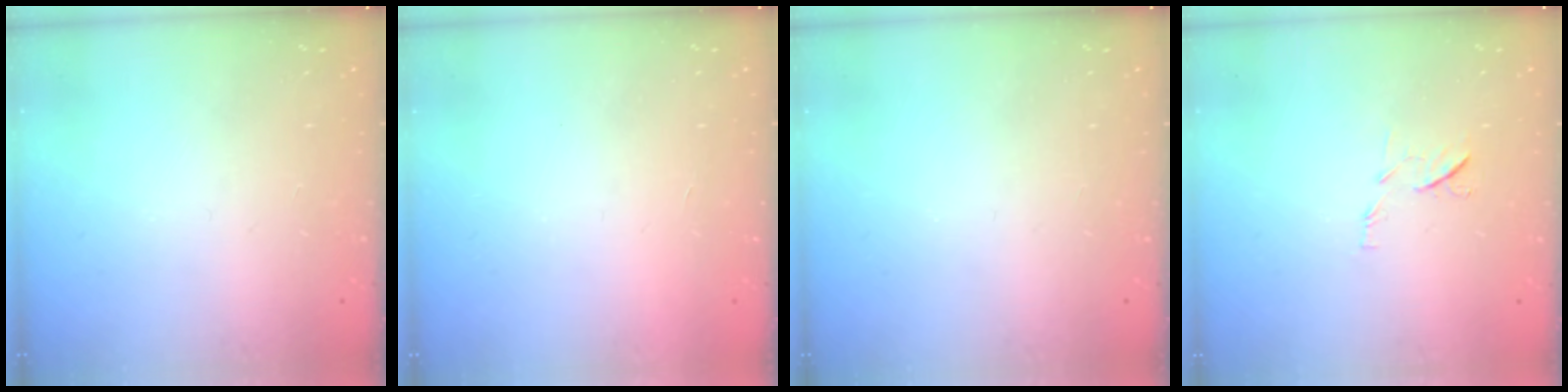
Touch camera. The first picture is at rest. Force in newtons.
{"total": 1.6, "press": 1.6, "slide": 0.1}
{"total": 0.0}
{"total": 6.5, "press": 6.5, "slide": 0.7}